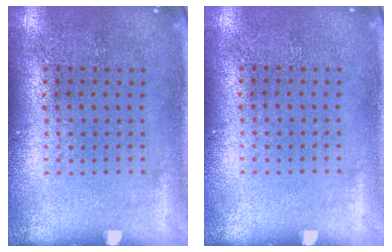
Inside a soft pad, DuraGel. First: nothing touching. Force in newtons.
{"total": 0.0}